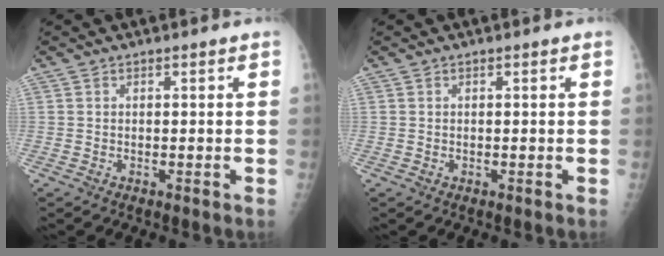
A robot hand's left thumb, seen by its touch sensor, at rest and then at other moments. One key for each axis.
{"total": 0.0}